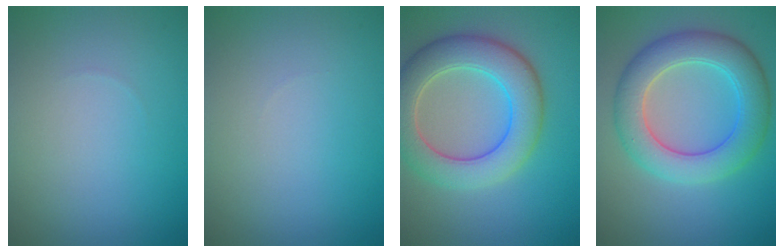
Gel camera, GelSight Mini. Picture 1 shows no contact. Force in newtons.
{"total": 0.0}
{"total": 7.2, "press": 7.2, "slide": 0.6}
{"total": 6.8, "press": 6.8, "slide": 0.1}